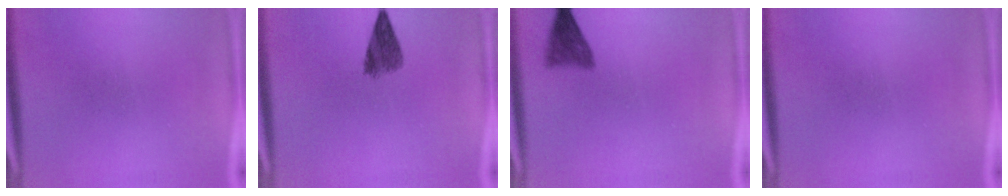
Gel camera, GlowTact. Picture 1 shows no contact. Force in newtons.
{"total": 4.2}
{"total": 3.3}
{"total": 0.0}